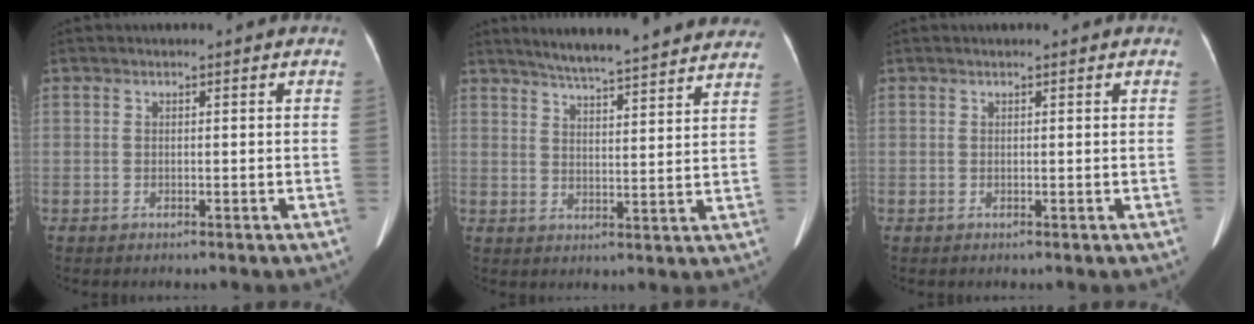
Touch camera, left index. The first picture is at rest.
{"total": 18.4, "force": [16.6, 1.4, 7.8], "torque": [-0.112, 0.010, 0.217]}
{"total": 0.0}